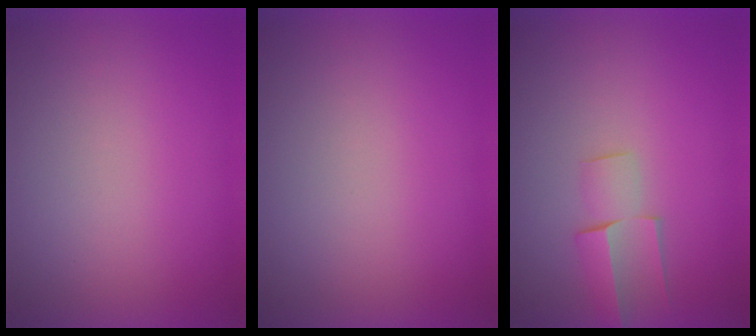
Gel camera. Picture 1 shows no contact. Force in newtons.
{"total": 1.1}
{"total": 2.6}